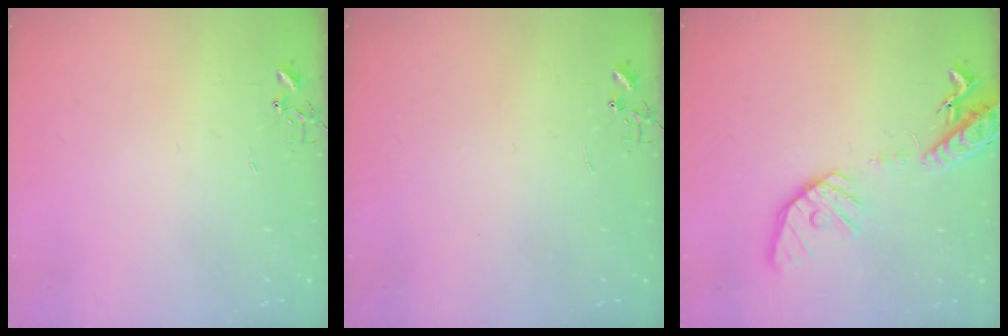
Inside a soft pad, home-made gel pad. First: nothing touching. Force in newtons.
{"total": 0.0}
{"total": 16.0, "press": 15.8, "slide": 2.5}